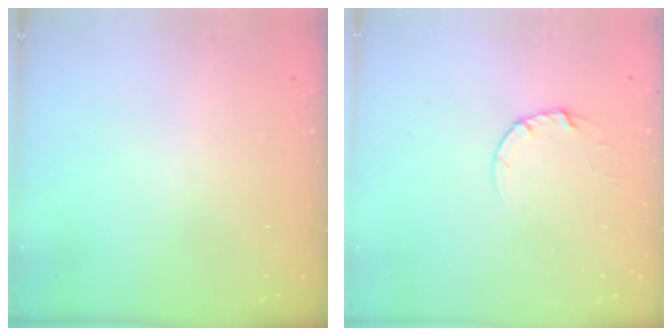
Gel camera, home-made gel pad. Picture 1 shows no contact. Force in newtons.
{"total": 2.7, "press": 2.7, "slide": 0.2}